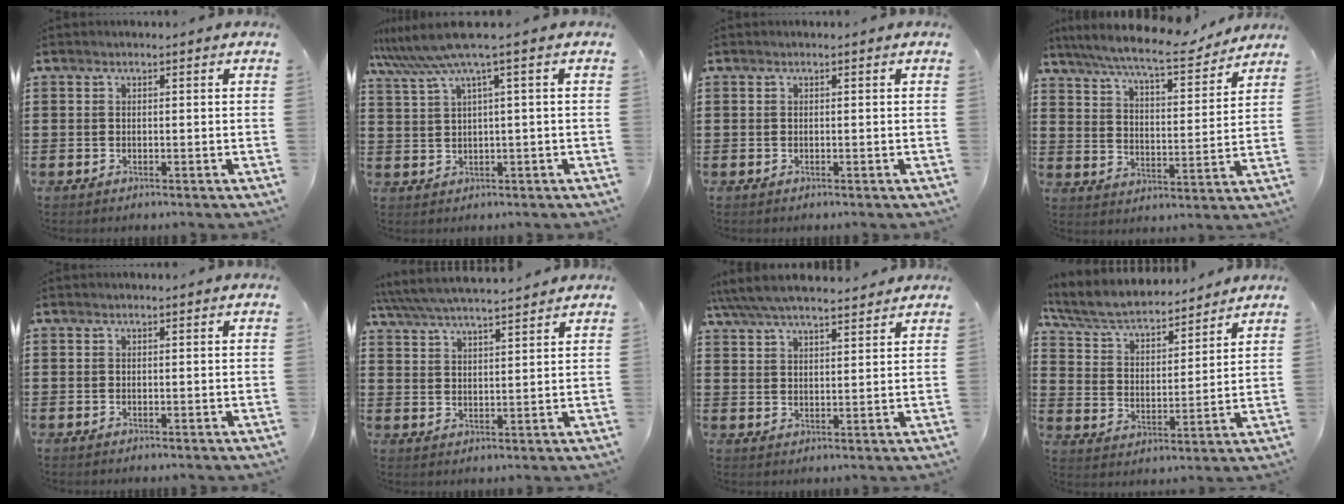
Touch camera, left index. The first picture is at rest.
{"total": 5.5, "force": [2.5, -0.6, 4.9], "torque": [-0.119, -0.020, 0.038]}
{"total": 0.0}
{"total": 8.7, "force": [7.8, 0.3, 3.8], "torque": [-0.104, -0.041, 0.135]}
{"total": 0.0}
{"total": 4.9, "force": [4.6, 0.2, 1.6], "torque": [-0.049, -0.022, 0.081]}
{"total": 5.7, "force": [5.2, 0.7, 2.1], "torque": [-0.058, -0.016, 0.094]}
{"total": 5.8, "force": [5.2, 1.1, 2.2], "torque": [-0.066, -0.031, 0.086]}